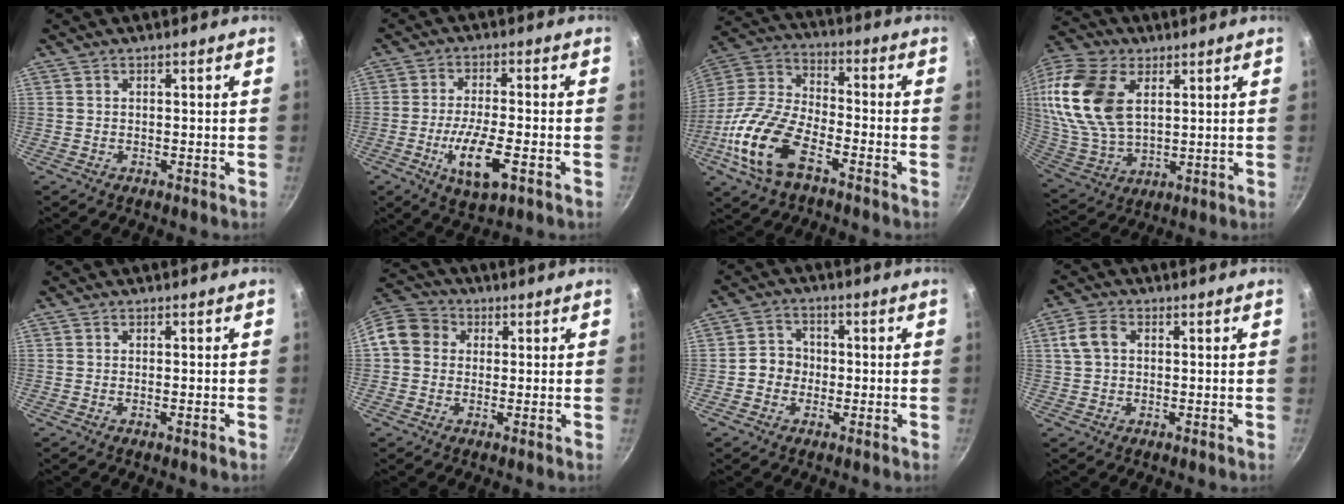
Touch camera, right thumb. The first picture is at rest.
{"total": 10.1, "force": [-3.6, 3.1, 8.9], "torque": [-0.163, 0.007, -0.064]}
{"total": 17.9, "force": [-8.3, 8.6, 13.3], "torque": [-0.261, 0.045, -0.181]}
{"total": 21.9, "force": [6.5, 13.7, 15.8], "torque": [-0.327, -0.012, 0.130]}
{"total": 1.0, "force": [-0.5, 0.0, 0.9], "torque": [-0.021, 0.001, -0.012]}
{"total": 8.5, "force": [0.9, 7.5, 3.9], "torque": [-0.051, 0.022, -0.005]}
{"total": 4.6, "force": [-0.9, 4.1, 1.8], "torque": [-0.001, 0.018, -0.026]}
{"total": 4.7, "force": [0.8, 3.3, 3.2], "torque": [-0.060, 0.012, 0.009]}